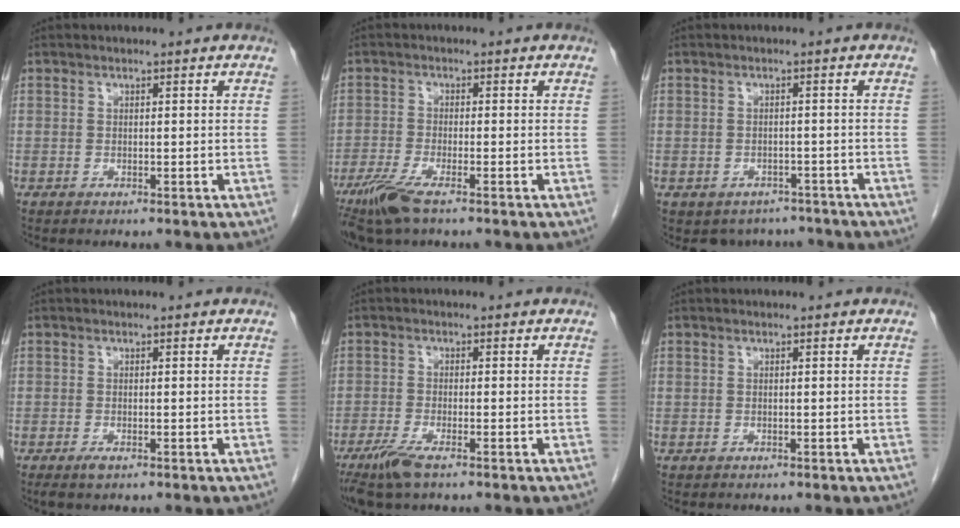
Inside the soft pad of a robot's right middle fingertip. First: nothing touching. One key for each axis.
{"total": 5.8, "fx": -4.0, "fy": 0.6, "fz": 4.2, "tx": -0.090, "ty": -0.017, "tz": -0.078}
{"total": 5.3, "fx": -4.4, "fy": 2.8, "fz": 0.1, "tx": 0.012, "ty": 0.011, "tz": -0.055}
{"total": 1.2, "fx": -0.8, "fy": 0.2, "fz": 0.9, "tx": -0.020, "ty": -0.004, "tz": -0.012}
{"total": 4.6, "fx": -3.1, "fy": 0.6, "fz": 3.3, "tx": -0.073, "ty": -0.013, "tz": -0.060}
{"total": 0.0}